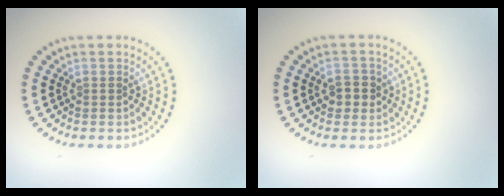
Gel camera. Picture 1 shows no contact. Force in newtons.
{"total": 2.0, "press": 2.0, "slide": 0.4}